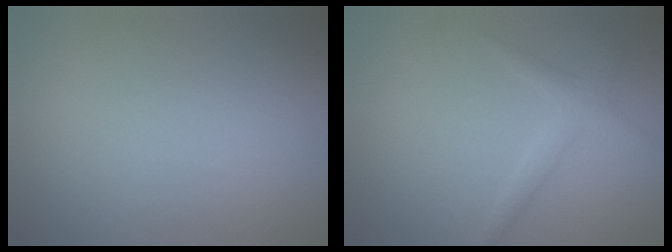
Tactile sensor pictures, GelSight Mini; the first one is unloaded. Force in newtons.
{"total": 1.6, "press": 1.6, "slide": 0.1}